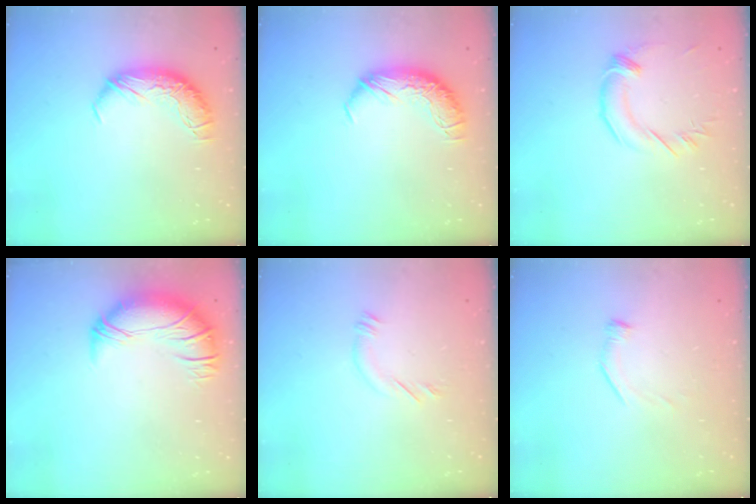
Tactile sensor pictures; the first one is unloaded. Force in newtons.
{"total": 0.0}
{"total": 1.6, "press": 1.6, "slide": 0.3}
{"total": 2.8, "press": 0.8, "slide": 2.7}
{"total": 6.4, "press": 6.4, "slide": 0.7}
{"total": 6.4, "press": 6.3, "slide": 1.1}